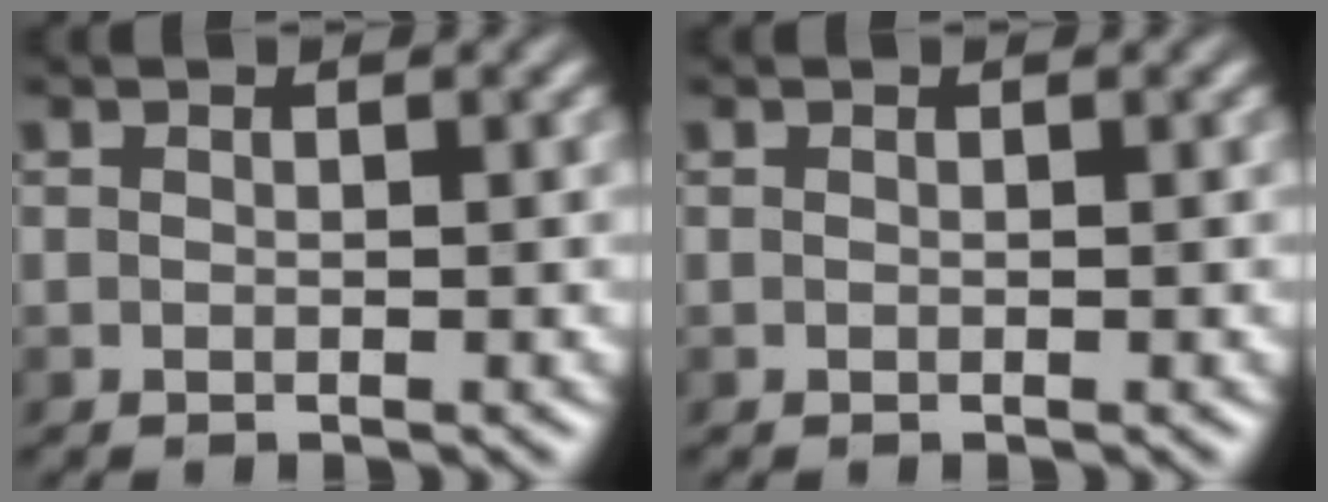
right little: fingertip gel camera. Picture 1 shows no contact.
{"total": 0.0}